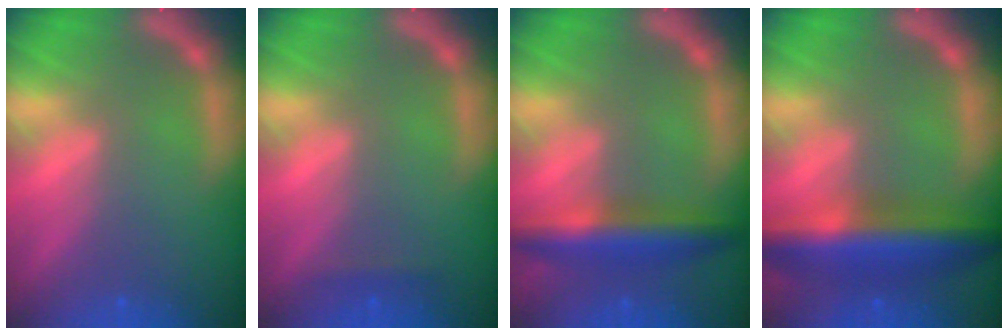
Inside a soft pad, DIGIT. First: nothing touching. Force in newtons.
{"total": 0.9}
{"total": 5.5}
{"total": 8.0}